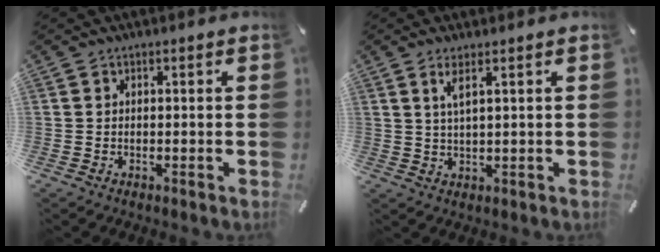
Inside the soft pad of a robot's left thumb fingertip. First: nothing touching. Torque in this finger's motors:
{"motor_torque": [0.13, -0.15, -0.15, 0.24, -0.01]}